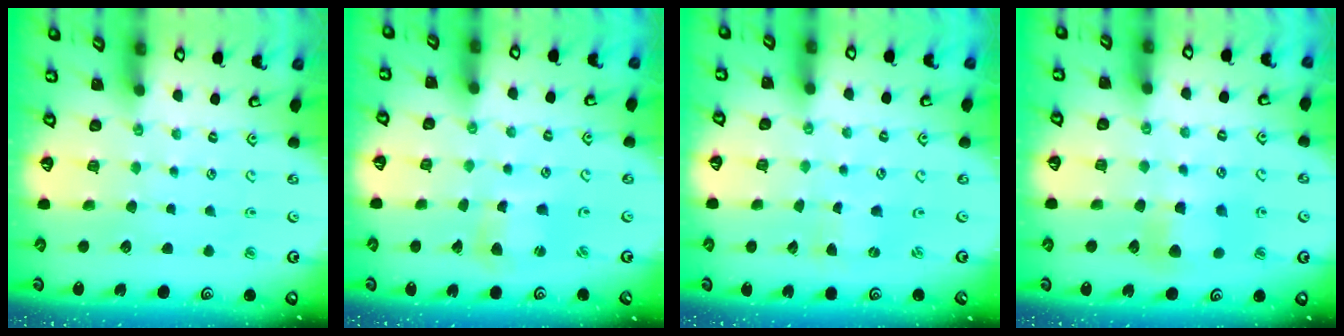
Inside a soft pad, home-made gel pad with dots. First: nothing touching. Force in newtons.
{"total": 4.7, "press": 4.6, "slide": 0.7}
{"total": 0.0}
{"total": 5.8, "press": 5.8, "slide": 0.4}